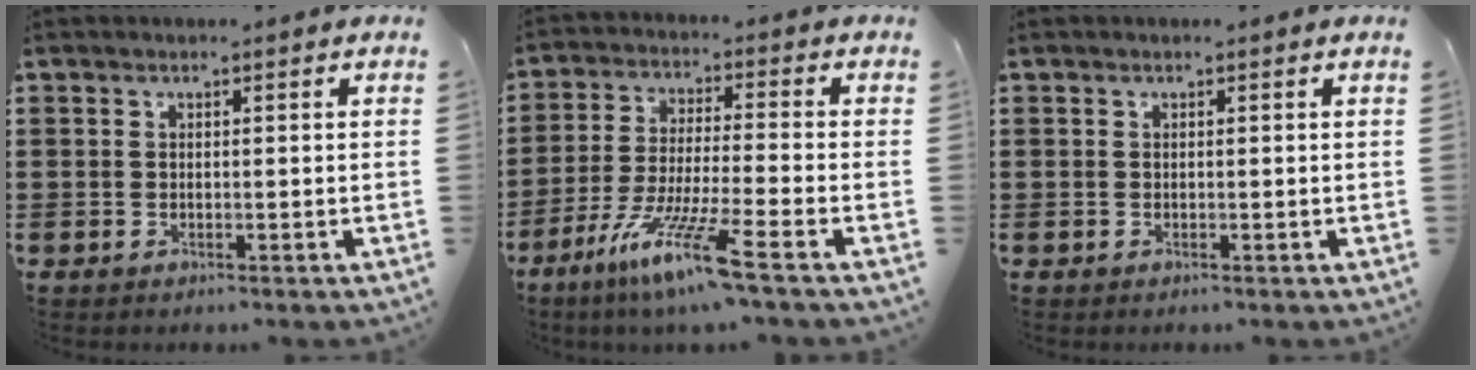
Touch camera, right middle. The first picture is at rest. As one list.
[{"total": 10.1, "force": [-7.0, -0.2, 7.3], "torque": [-0.151, -0.013, -0.138]}, {"total": 0.0}]